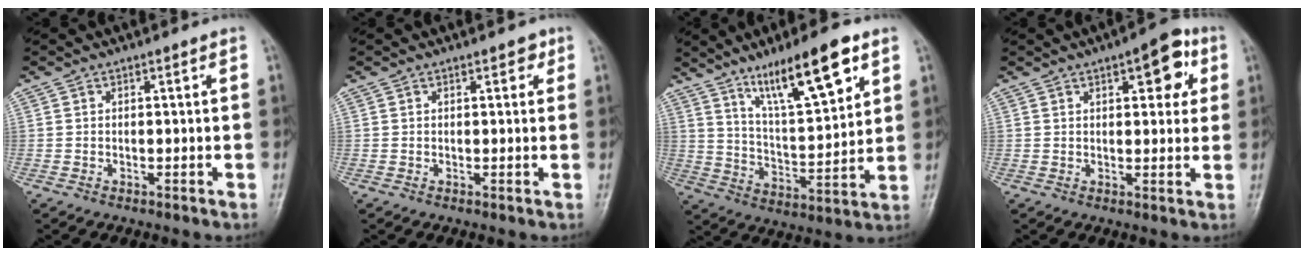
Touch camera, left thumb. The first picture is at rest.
{"total": 1.9, "force": [1.0, 1.0, 1.3], "torque": [-0.005, -0.001, 0.010]}
{"total": 15.7, "force": [9.2, 3.9, 12.0], "torque": [-0.183, -0.043, 0.164]}
{"total": 8.4, "force": [3.5, 3.7, 6.7], "torque": [-0.050, -0.004, 0.037]}